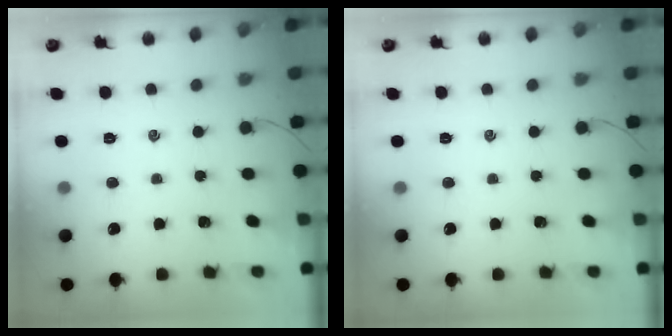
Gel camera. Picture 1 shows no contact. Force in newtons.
{"total": 0.0}